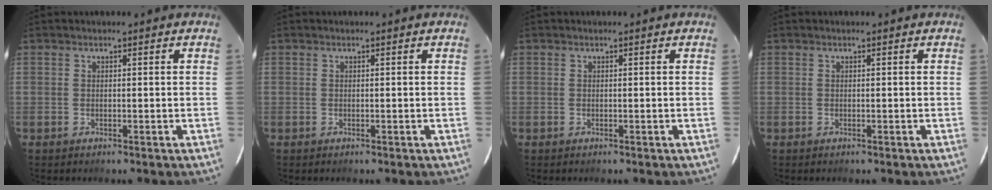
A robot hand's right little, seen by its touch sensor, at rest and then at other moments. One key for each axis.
{"total": 0.0}
{"total": 0.0}
{"total": 0.0}